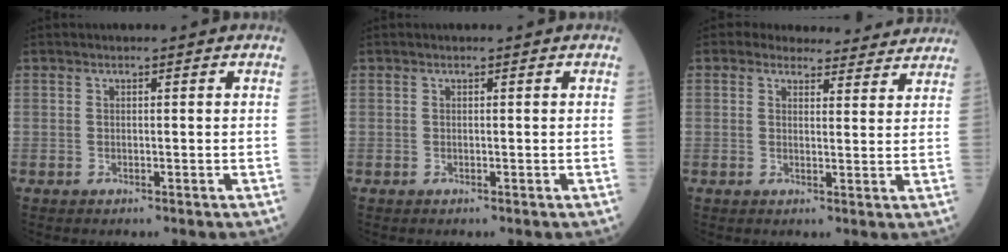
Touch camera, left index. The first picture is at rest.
{"total": 0.0}
{"total": 9.9, "force": [9.3, 3.3, 0.9], "torque": [0.019, 0.010, 0.093]}